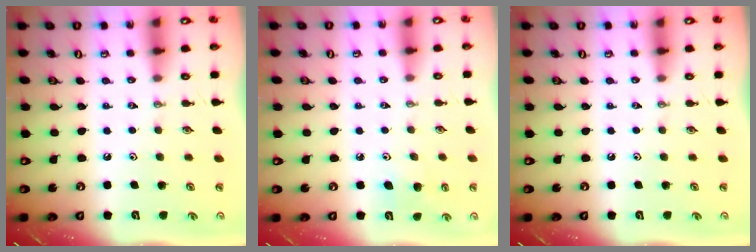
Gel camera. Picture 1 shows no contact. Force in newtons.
{"total": 6.9, "press": 6.7, "slide": 1.7}
{"total": 0.0}